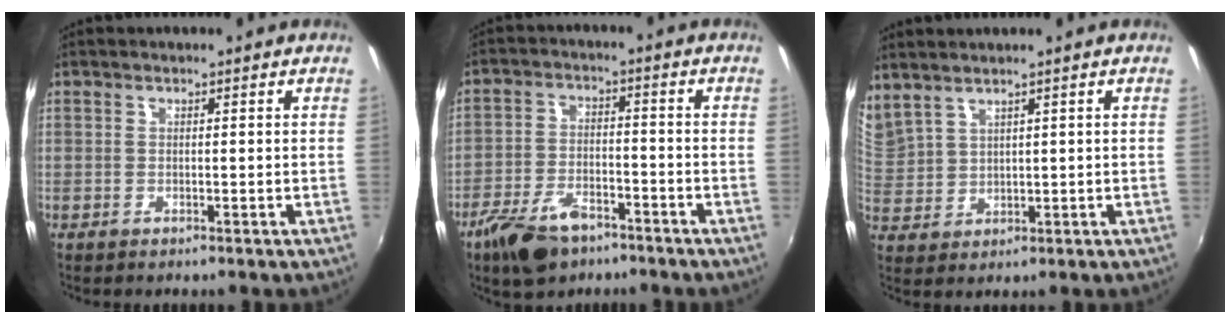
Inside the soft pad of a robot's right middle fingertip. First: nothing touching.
{"total": 10.1, "force": [-6.9, 4.8, 5.7], "torque": [-0.132, -0.008, -0.125]}
{"total": 7.7, "force": [6.1, 3.6, 2.9], "torque": [-0.068, 0.005, 0.138]}